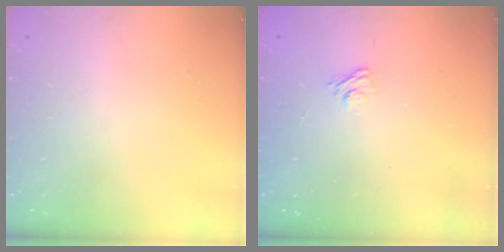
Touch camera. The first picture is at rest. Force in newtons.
{"total": 2.9, "press": 2.6, "slide": 1.2}